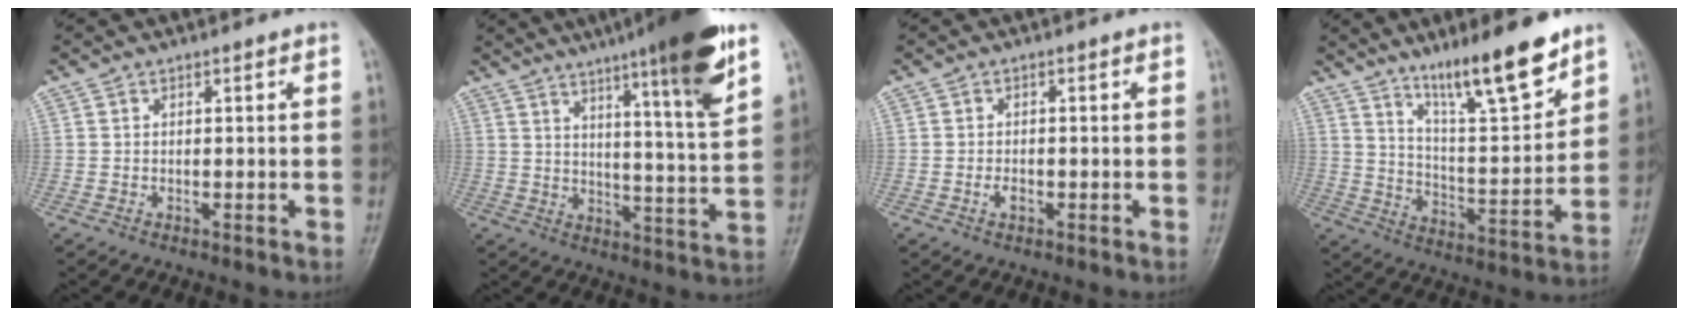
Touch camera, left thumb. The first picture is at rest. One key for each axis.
{"total": 17.2, "fx": 10.1, "fy": 1.5, "fz": 13.8, "tx": -0.189, "ty": -0.049, "tz": 0.148}
{"total": 1.9, "fx": -0.8, "fy": 1.2, "fz": 1.2, "tx": -0.015, "ty": 0.003, "tz": -0.016}
{"total": 16.0, "fx": 11.4, "fy": 3.3, "fz": 10.8, "tx": -0.150, "ty": -0.076, "tz": 0.198}